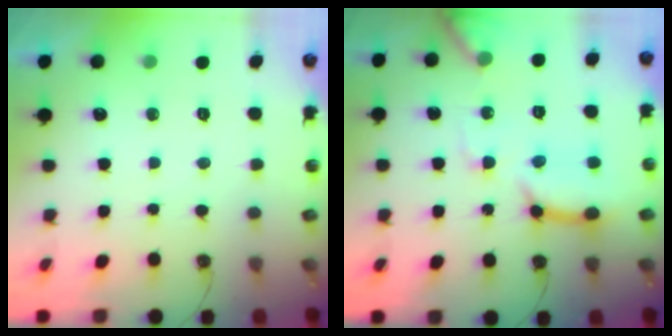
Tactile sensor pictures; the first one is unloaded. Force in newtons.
{"total": 16.1, "press": 16.0, "slide": 1.8}